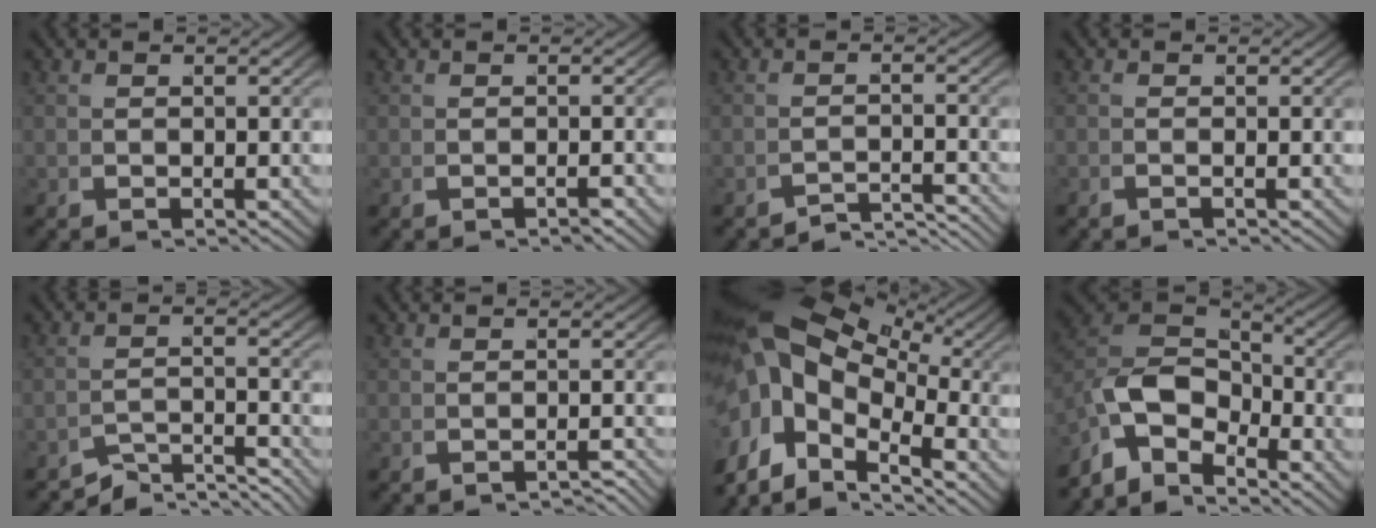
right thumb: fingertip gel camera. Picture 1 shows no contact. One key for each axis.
{"total": 0.7, "fx": -0.6, "fy": -0.4, "fz": 0.0, "tx": 0.003, "ty": 0.002, "tz": -0.012}
{"total": 4.5, "fx": -4.5, "fy": -0.1, "fz": 0.0, "tx": 0.016, "ty": -0.004, "tz": -0.081}
{"total": 1.0, "fx": -0.4, "fy": -0.7, "fz": -0.5, "tx": 0.011, "ty": 0.007, "tz": -0.015}
{"total": 5.1, "fx": -5.1, "fy": 0.2, "fz": 0.7, "tx": 0.011, "ty": -0.003, "tz": -0.099}
{"total": 1.7, "fx": -1.6, "fy": -0.5, "fz": -0.2, "tx": 0.007, "ty": 0.002, "tz": -0.027}
{"total": 12.6, "fx": -0.8, "fy": 8.8, "fz": 8.9, "tx": -0.184, "ty": -0.020, "tz": -0.022}
{"total": 7.7, "fx": -1.9, "fy": 4.5, "fz": 6.0, "tx": -0.135, "ty": -0.004, "tz": -0.039}